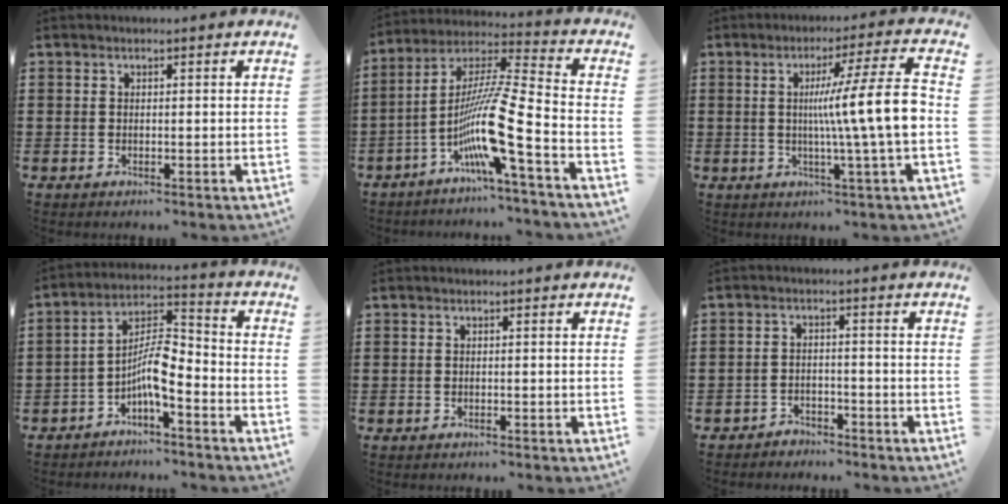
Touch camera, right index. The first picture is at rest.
{"total": 12.7, "force": [-6.1, 0.1, 11.1], "torque": [-0.237, -0.026, -0.127]}
{"total": 11.9, "force": [-0.2, 0.1, 11.9], "torque": [-0.195, -0.010, -0.012]}
{"total": 7.2, "force": [-3.7, 1.7, 5.9], "torque": [-0.117, -0.002, -0.075]}
{"total": 0.0}
{"total": 2.5, "force": [-2.4, 0.7, -0.1], "torque": [-0.006, 0.004, -0.052]}